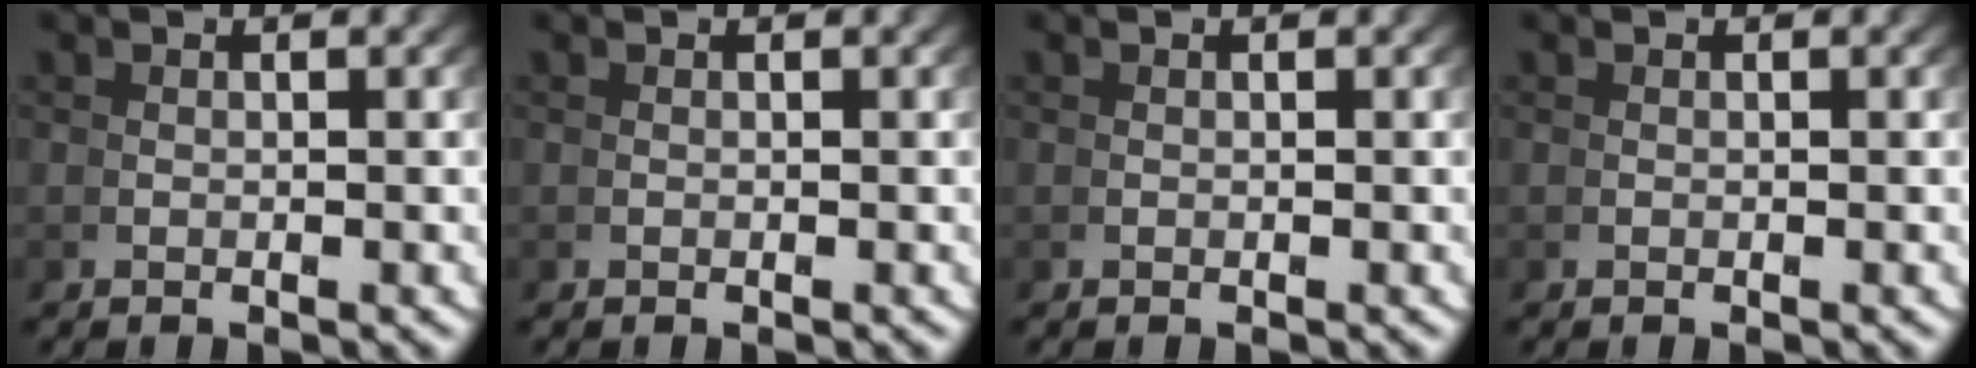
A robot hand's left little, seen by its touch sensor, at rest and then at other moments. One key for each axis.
{"total": 0.0}
{"total": 0.0}
{"total": 0.0}